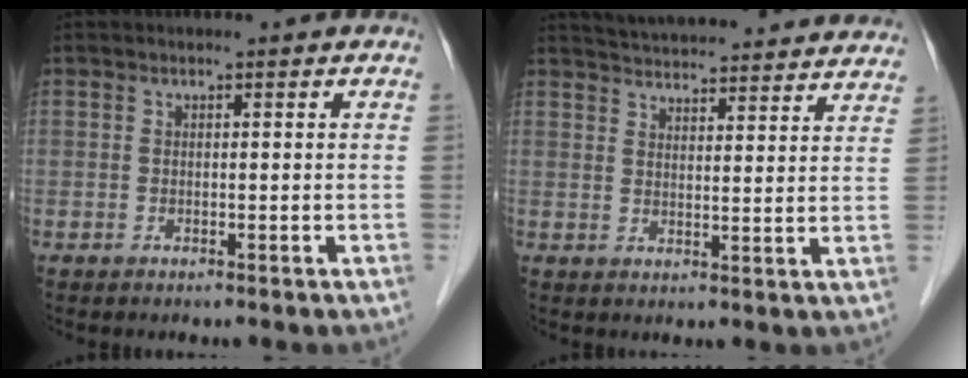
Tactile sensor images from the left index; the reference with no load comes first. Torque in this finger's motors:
{"motor_torque": [0.52, -0.84, 0.10, 0.06]}